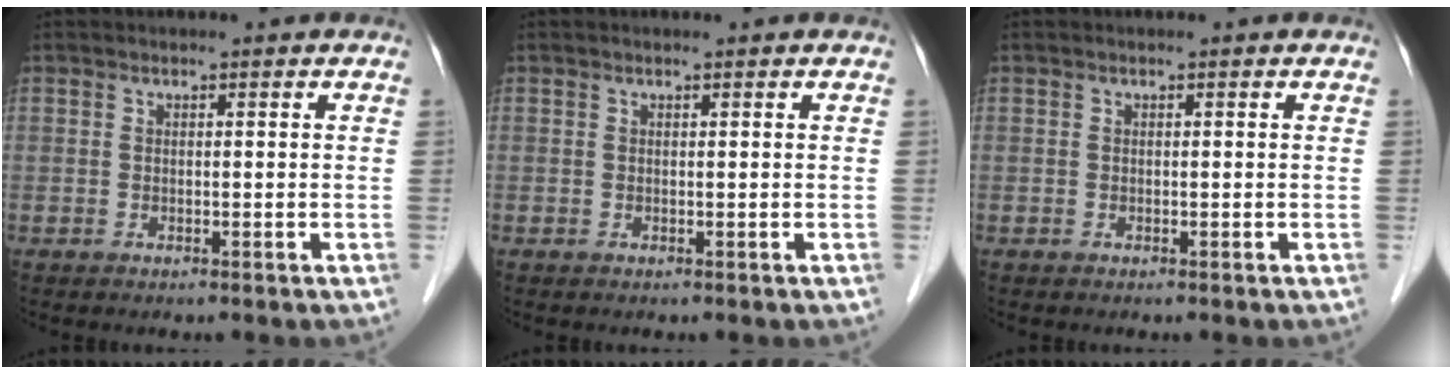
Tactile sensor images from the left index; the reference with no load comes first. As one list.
[{"total": 0.0}, {"total": 0.0}]